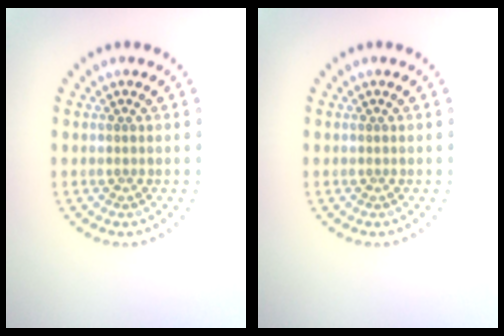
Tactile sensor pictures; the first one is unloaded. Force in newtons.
{"total": 0.0}